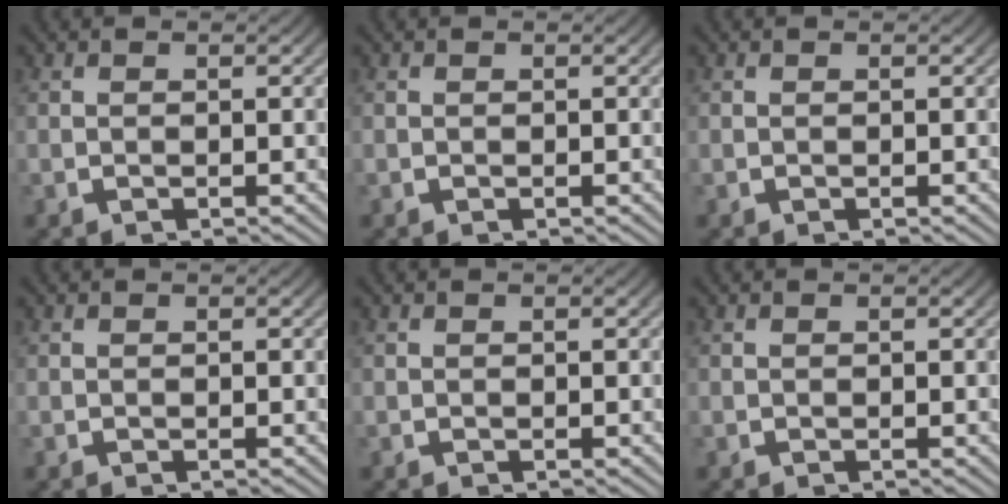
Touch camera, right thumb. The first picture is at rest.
{"total": 0.0}
{"total": 0.0}
{"total": 0.0}
{"total": 0.0}
{"total": 0.0}